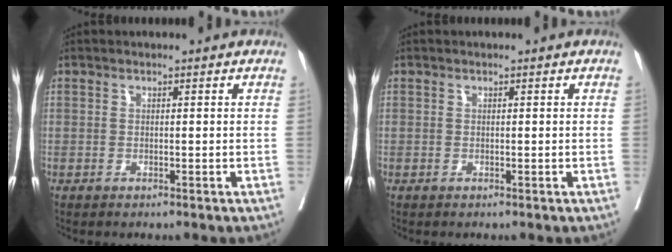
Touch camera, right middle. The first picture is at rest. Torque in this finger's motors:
{"motor_torque": [0.31, -0.30, 0.01, 0.00]}